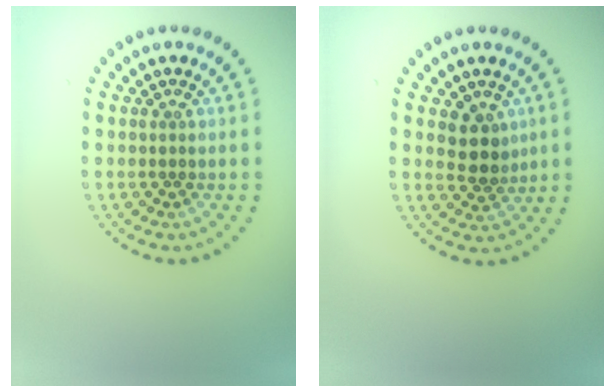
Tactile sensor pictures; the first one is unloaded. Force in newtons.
{"total": 2.6, "press": 2.3, "slide": 1.2}